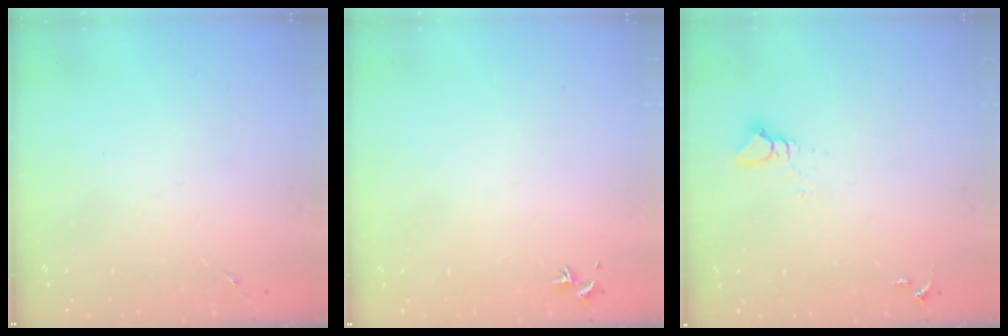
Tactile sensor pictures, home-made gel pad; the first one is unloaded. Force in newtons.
{"total": 0.7, "press": 0.5, "slide": 0.4}
{"total": 3.3, "press": 3.3, "slide": 0.3}